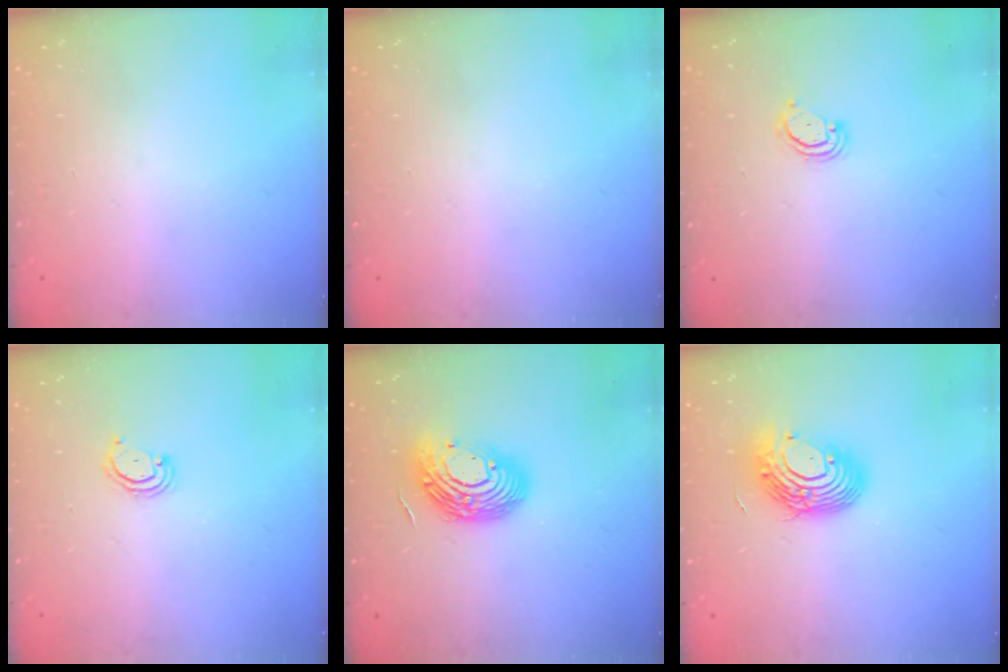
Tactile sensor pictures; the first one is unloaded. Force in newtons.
{"total": 0.0}
{"total": 3.5, "press": 3.5, "slide": 0.3}
{"total": 3.3, "press": 3.3, "slide": 0.5}
{"total": 14.0, "press": 13.9, "slide": 1.1}
{"total": 12.4, "press": 12.3, "slide": 1.8}